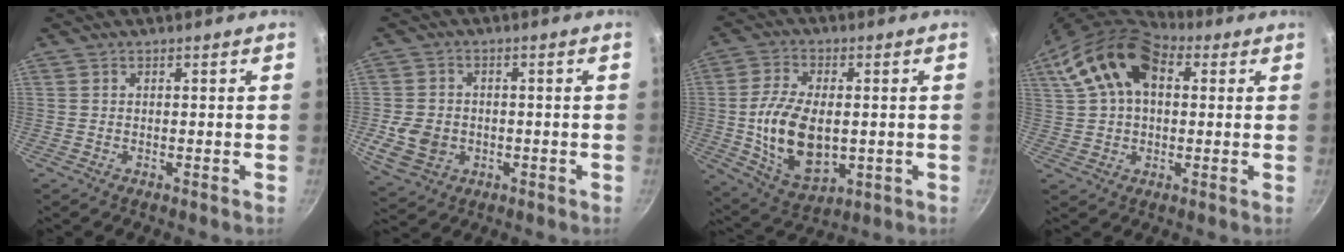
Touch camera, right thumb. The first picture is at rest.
{"total": 8.1, "force": [-1.4, 6.6, 4.4], "torque": [-0.074, 0.008, -0.016]}
{"total": 15.1, "force": [-0.7, 8.9, 12.2], "torque": [-0.213, -0.002, 0.001]}
{"total": 16.8, "force": [5.3, 10.7, 11.9], "torque": [-0.215, 0.024, 0.079]}